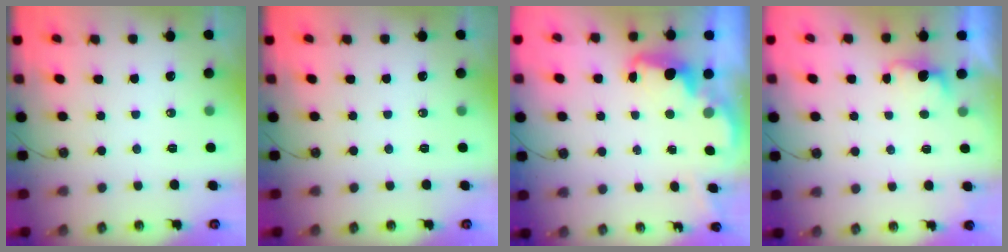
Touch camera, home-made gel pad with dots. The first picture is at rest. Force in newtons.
{"total": 0.0}
{"total": 2.5, "press": 2.5, "slide": 0.5}
{"total": 2.1, "press": 2.0, "slide": 0.9}